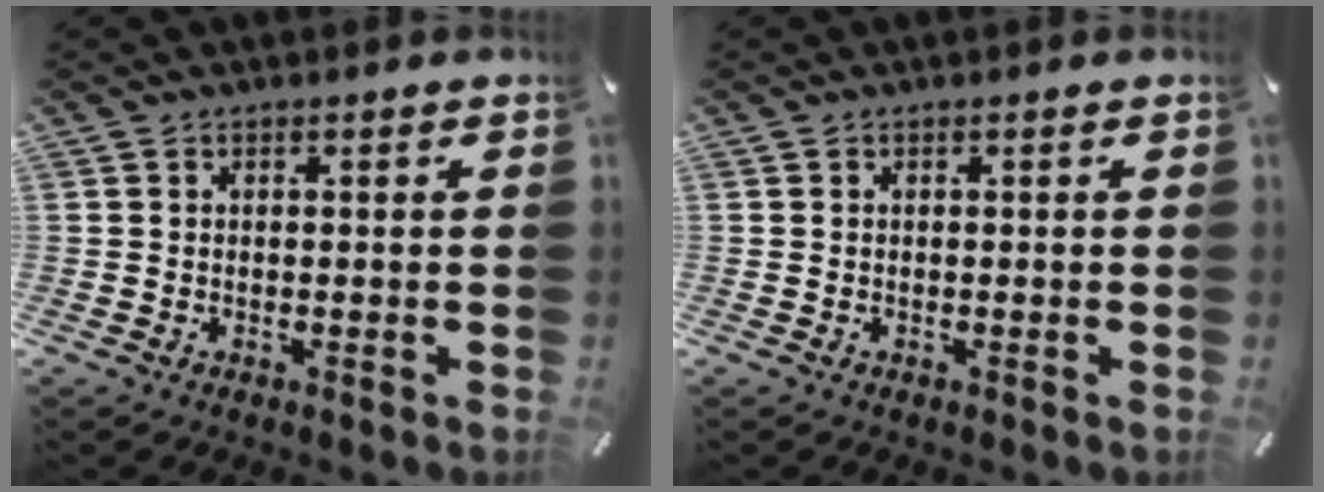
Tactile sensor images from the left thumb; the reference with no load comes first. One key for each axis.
{"total": 0.0}